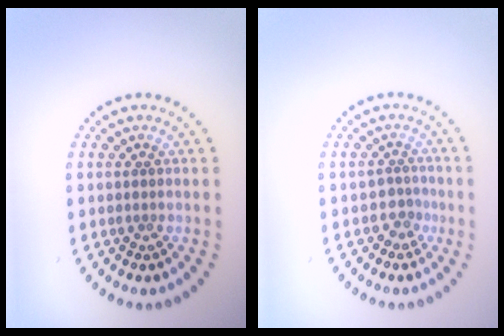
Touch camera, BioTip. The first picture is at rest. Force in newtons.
{"total": 1.8, "press": 1.1, "slide": 1.3}